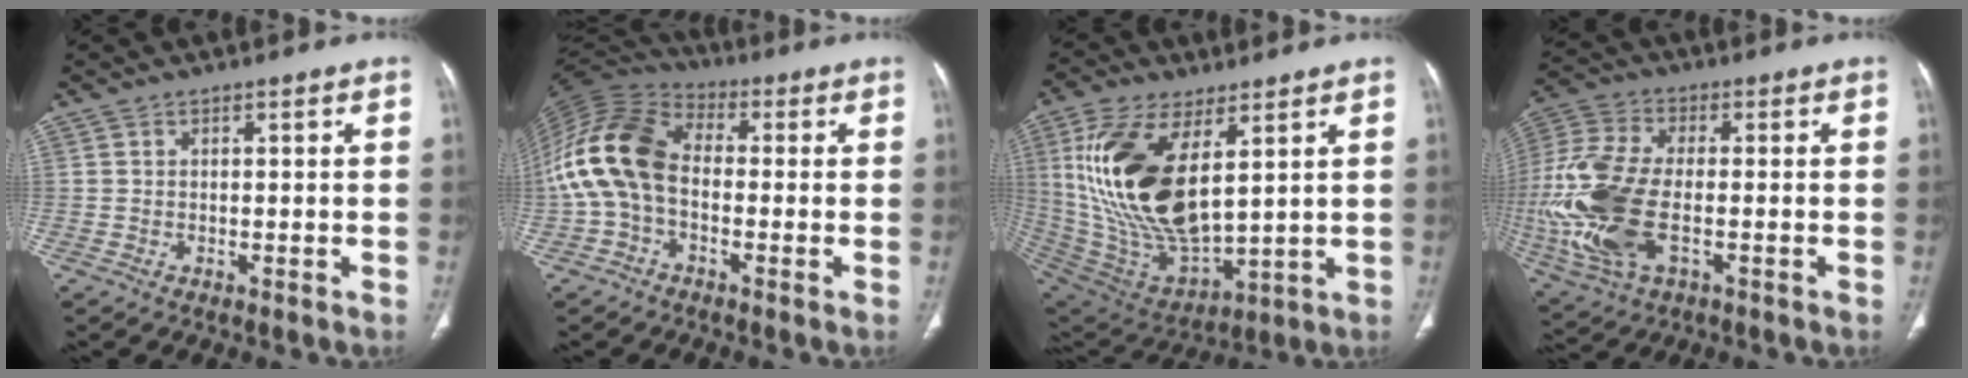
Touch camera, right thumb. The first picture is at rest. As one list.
[{"total": 15.5, "force": [-1.3, 10.2, 11.6], "torque": [-0.241, 0.034, -0.034]}, {"total": 22.4, "force": [6.3, 10.6, 18.7], "torque": [-0.370, -0.032, 0.133]}, {"total": 19.1, "force": [-3.4, 9.8, 16.1], "torque": [-0.387, 0.000, -0.056]}]